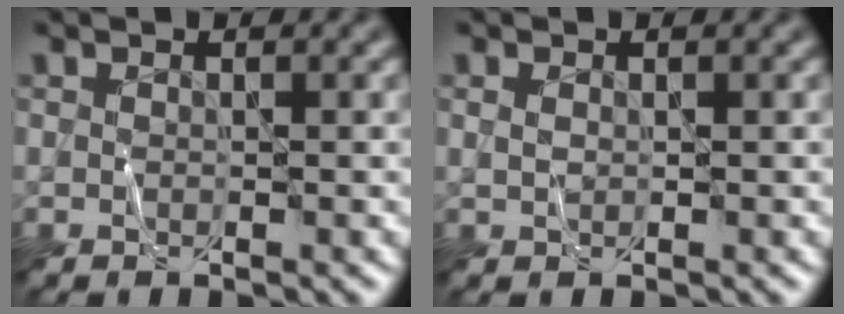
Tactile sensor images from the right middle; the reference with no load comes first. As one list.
[{"total": 0.7, "force": [0.2, 0.5, 0.5], "torque": [-0.015, 0.001, 0.005]}]